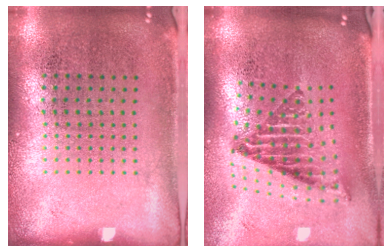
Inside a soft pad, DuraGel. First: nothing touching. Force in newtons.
{"total": 2.0, "press": 1.5, "slide": 1.4}